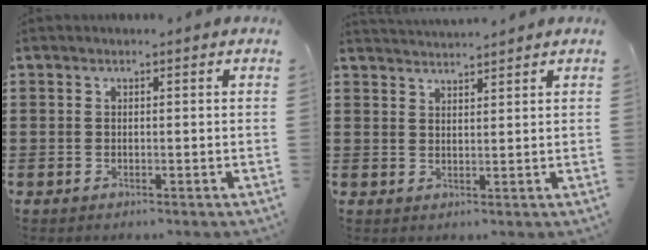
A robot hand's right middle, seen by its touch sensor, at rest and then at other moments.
{"total": 2.3, "force": [2.3, -0.1, -0.1], "torque": [-0.005, -0.003, 0.045]}